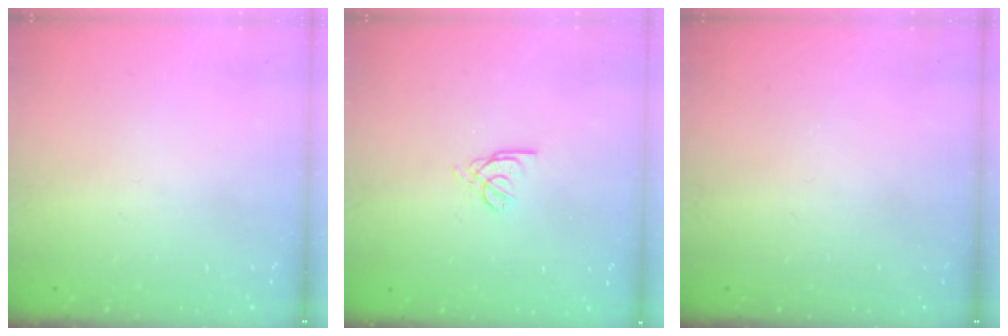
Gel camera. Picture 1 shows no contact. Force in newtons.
{"total": 2.2, "press": 2.1, "slide": 0.6}
{"total": 0.0}